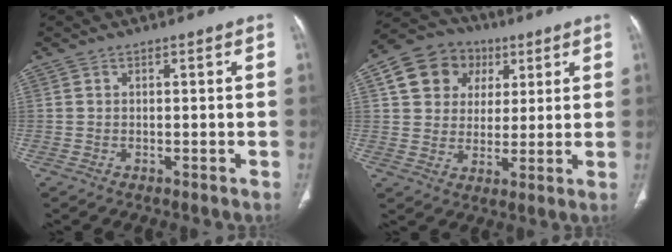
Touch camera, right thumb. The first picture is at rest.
{"total": 12.6, "force": [4.6, 10.6, 5.0], "torque": [-0.061, 0.006, 0.074]}